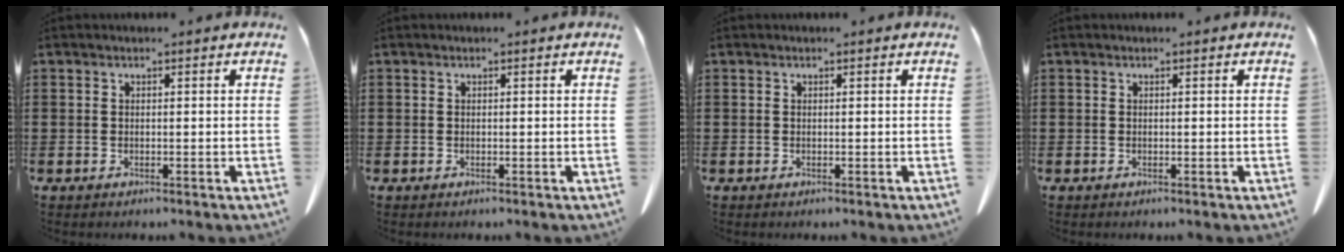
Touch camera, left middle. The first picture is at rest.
{"total": 0.0}
{"total": 0.0}
{"total": 0.0}